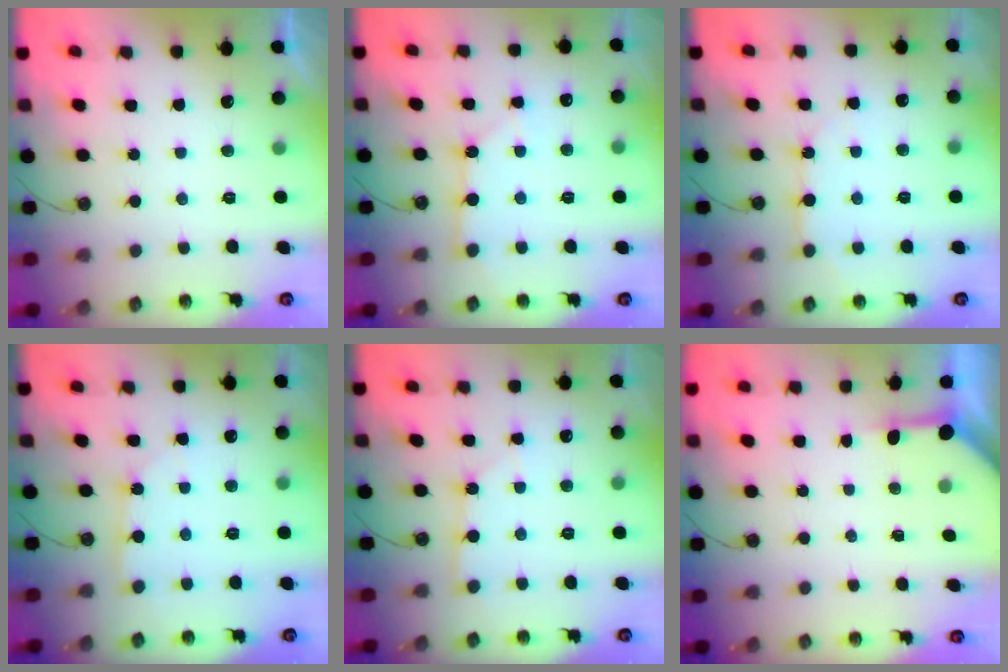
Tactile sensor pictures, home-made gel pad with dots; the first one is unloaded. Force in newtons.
{"total": 2.6, "press": 2.6, "slide": 0.3}
{"total": 6.0, "press": 6.0, "slide": 0.5}
{"total": 3.8, "press": 3.8, "slide": 0.3}
{"total": 2.0, "press": 2.0, "slide": 0.2}
{"total": 3.4, "press": 3.4, "slide": 0.4}